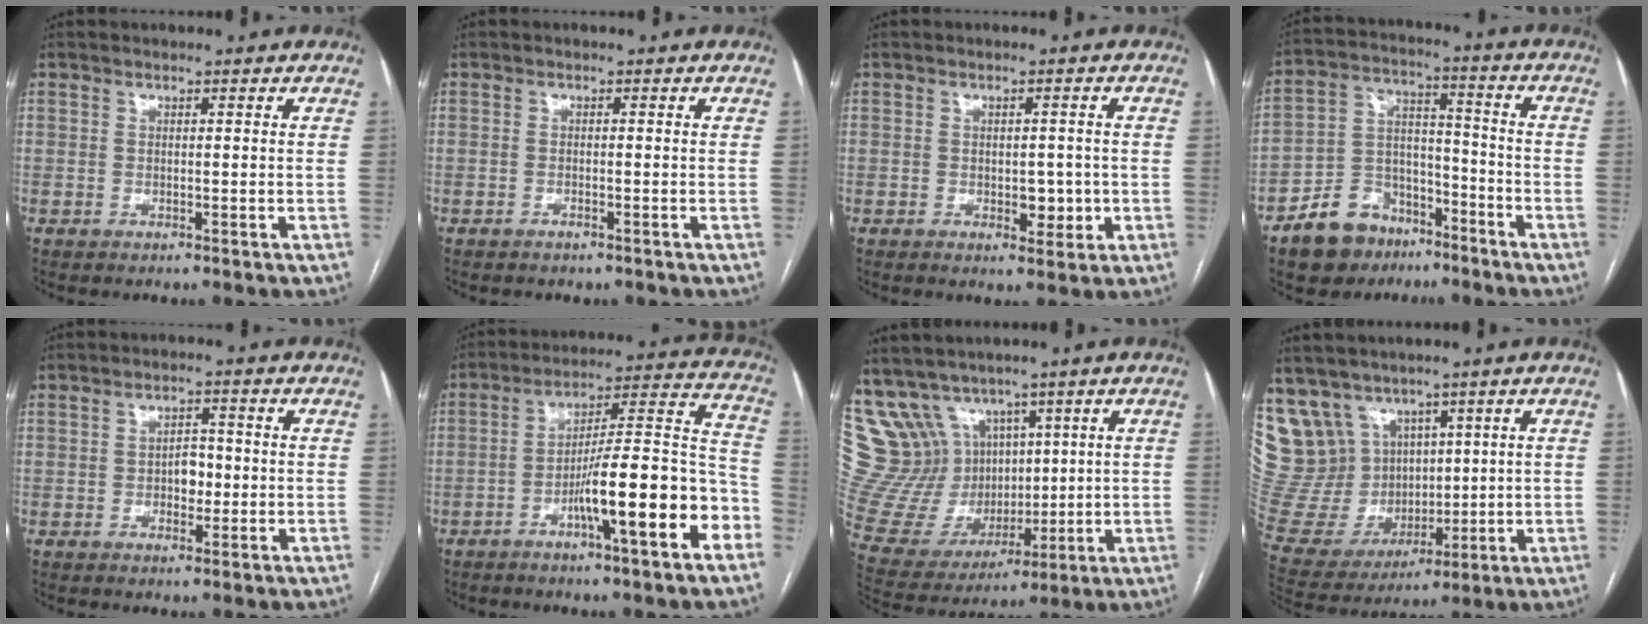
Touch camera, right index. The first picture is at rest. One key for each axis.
{"total": 0.8, "fx": -0.7, "fy": 0.4, "fz": 0.3, "tx": -0.012, "ty": -0.001, "tz": -0.008}
{"total": 3.6, "fx": -0.6, "fy": 2.2, "fz": 2.7, "tx": -0.027, "ty": 0.003, "tz": -0.001}
{"total": 11.6, "fx": -7.8, "fy": 7.7, "fz": 3.9, "tx": -0.077, "ty": 0.034, "tz": -0.132}
{"total": 3.2, "fx": -0.5, "fy": 1.9, "fz": 2.4, "tx": -0.032, "ty": 0.006, "tz": -0.007}
{"total": 15.9, "fx": -6.8, "fy": 1.6, "fz": 14.3, "tx": -0.206, "ty": 0.022, "tz": -0.105}
{"total": 6.7, "fx": 4.3, "fy": 5.1, "fz": 0.5, "tx": -0.024, "ty": 0.028, "tz": 0.101}
{"total": 16.5, "fx": 9.3, "fy": 12.7, "fz": 4.9, "tx": -0.126, "ty": 0.066, "tz": 0.215}